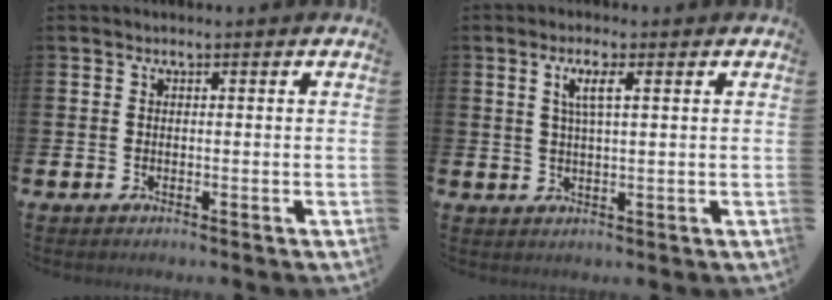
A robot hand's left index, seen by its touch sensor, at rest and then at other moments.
{"total": 3.5, "force": [1.6, 0.8, 3.0], "torque": [-0.049, 0.002, 0.023]}